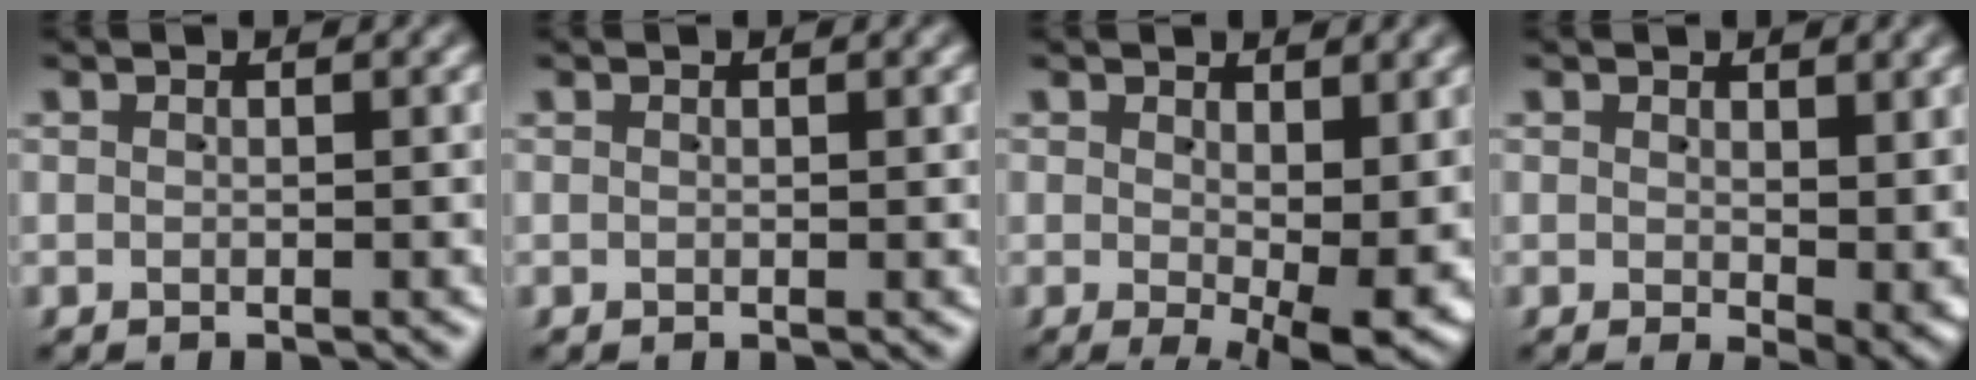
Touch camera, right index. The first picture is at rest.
{"total": 0.0}
{"total": 5.6, "force": [-0.9, 1.5, 5.3], "torque": [-0.072, -0.026, -0.003]}
{"total": 2.8, "force": [0.5, 1.1, 2.5], "torque": [-0.022, -0.008, 0.012]}